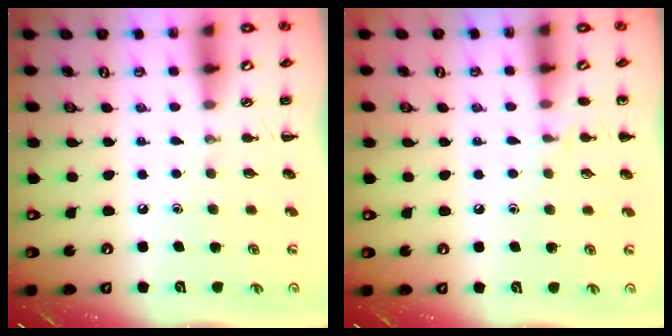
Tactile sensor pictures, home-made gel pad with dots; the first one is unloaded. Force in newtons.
{"total": 5.3, "press": 5.0, "slide": 1.6}